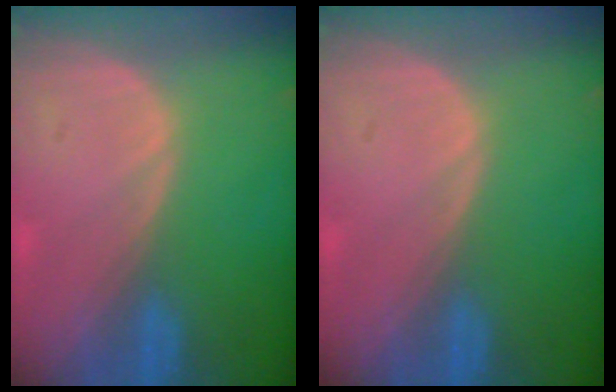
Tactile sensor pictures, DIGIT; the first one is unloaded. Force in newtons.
{"total": 0.0}